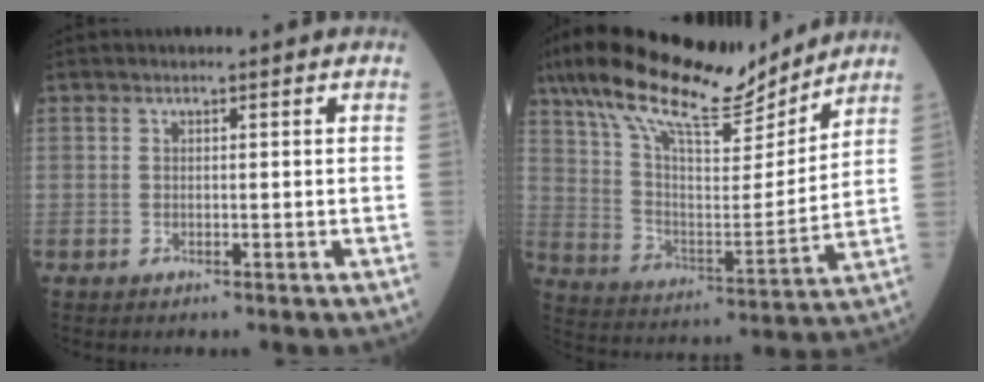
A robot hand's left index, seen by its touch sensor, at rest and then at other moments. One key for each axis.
{"total": 19.7, "fx": 16.2, "fy": 4.2, "fz": 10.4, "tx": -0.192, "ty": 0.016, "tz": 0.280}